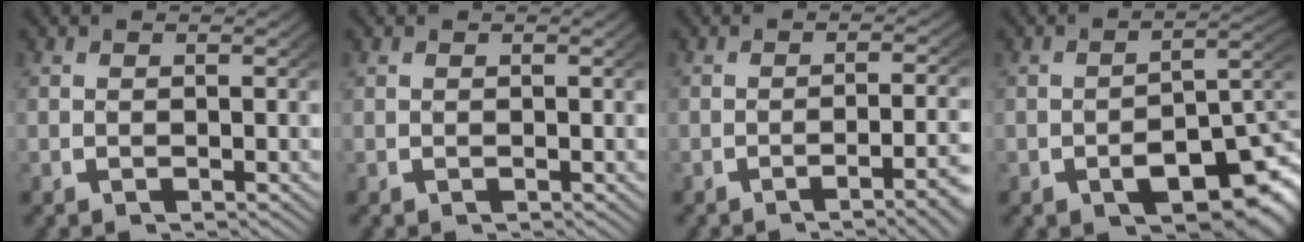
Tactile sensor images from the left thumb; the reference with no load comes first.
{"total": 0.0}
{"total": 4.4, "force": [-2.3, 0.7, 3.7], "torque": [-0.051, 0.002, -0.036]}
{"total": 8.4, "force": [-2.2, 4.5, 6.7], "torque": [-0.082, -0.015, -0.017]}